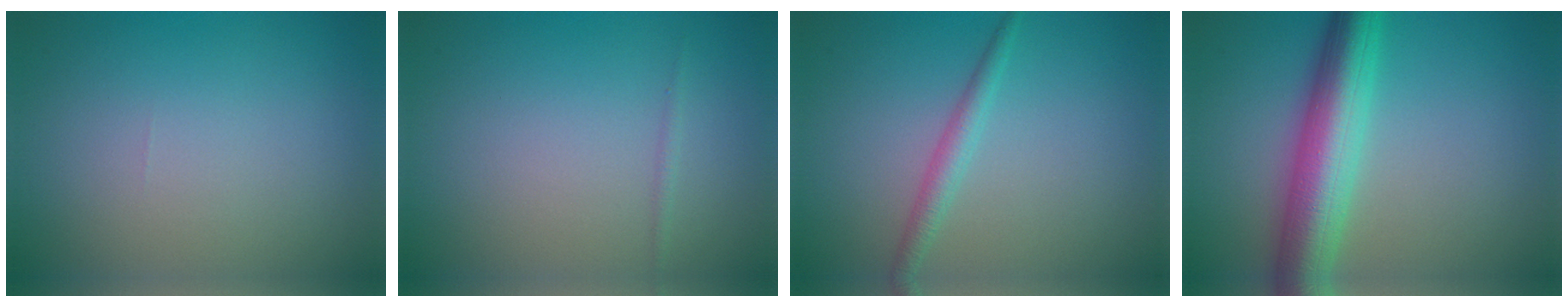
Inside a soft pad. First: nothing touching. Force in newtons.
{"total": 0.5, "press": 0.5, "slide": 0.0}
{"total": 1.9, "press": 1.9, "slide": 0.1}
{"total": 7.7, "press": 7.6, "slide": 0.3}